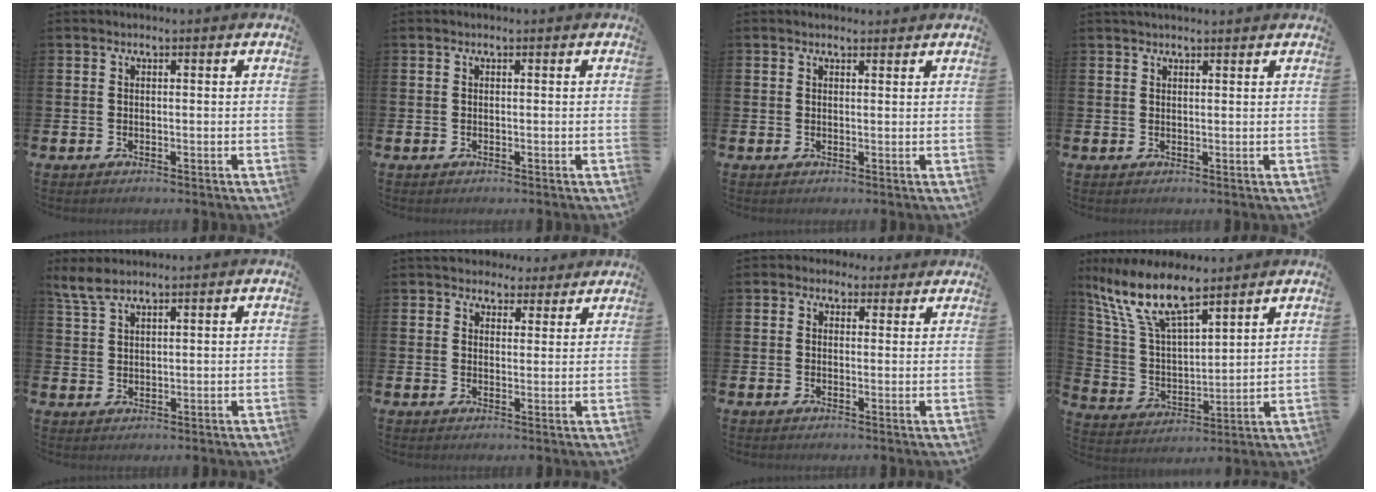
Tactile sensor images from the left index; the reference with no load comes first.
{"total": 0.0}
{"total": 1.1, "force": [1.0, 0.4, 0.2], "torque": [0.009, -0.001, 0.017]}
{"total": 1.4, "force": [1.3, 0.1, 0.4], "torque": [0.005, -0.006, 0.021]}
{"total": 3.7, "force": [2.9, 1.1, 1.9], "torque": [-0.038, -0.006, 0.053]}
{"total": 3.8, "force": [3.3, 2.0, 0.0], "torque": [-0.003, -0.017, 0.056]}
{"total": 1.9, "force": [1.4, 1.3, 0.0], "torque": [0.005, -0.001, 0.021]}
{"total": 11.8, "force": [9.0, 3.3, 6.8], "torque": [-0.164, -0.032, 0.161]}